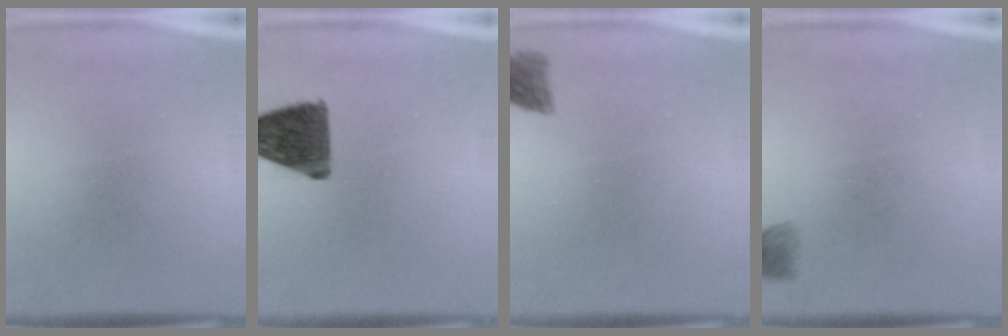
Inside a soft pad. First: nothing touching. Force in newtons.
{"total": 11.7}
{"total": 2.8}
{"total": 2.2}